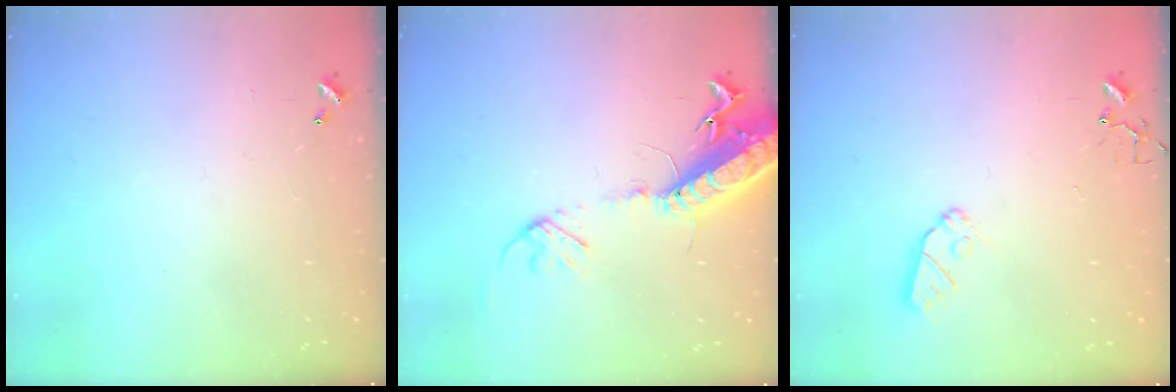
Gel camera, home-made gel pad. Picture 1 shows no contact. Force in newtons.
{"total": 17.4, "press": 16.9, "slide": 4.1}
{"total": 7.3, "press": 7.2, "slide": 0.5}